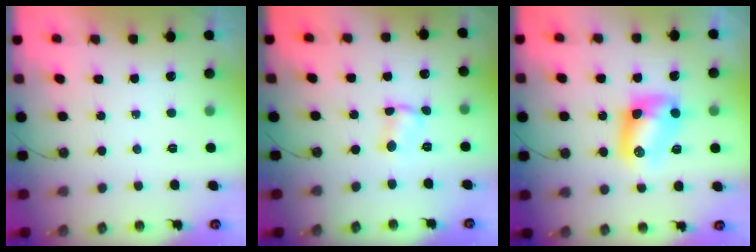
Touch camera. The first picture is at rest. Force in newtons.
{"total": 1.8, "press": 1.8, "slide": 0.1}
{"total": 8.9, "press": 8.9, "slide": 0.3}